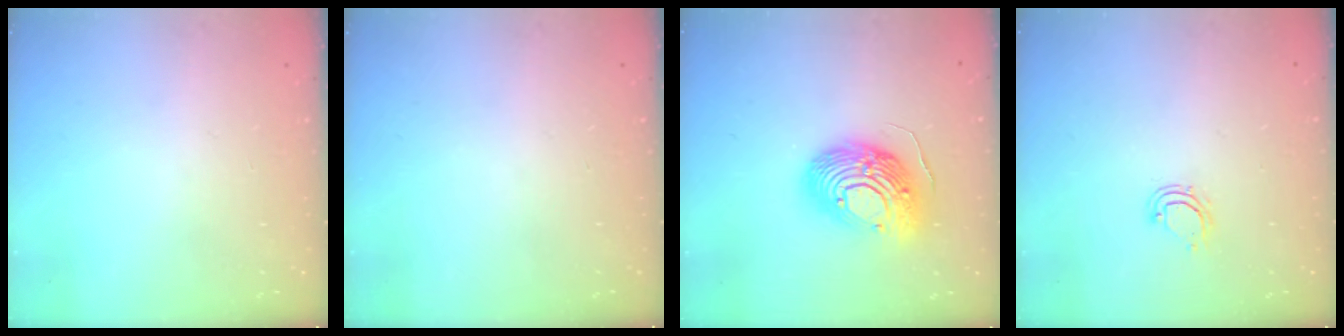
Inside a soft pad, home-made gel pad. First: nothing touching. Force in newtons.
{"total": 0.0}
{"total": 16.9, "press": 16.8, "slide": 1.6}
{"total": 4.6, "press": 4.5, "slide": 0.3}